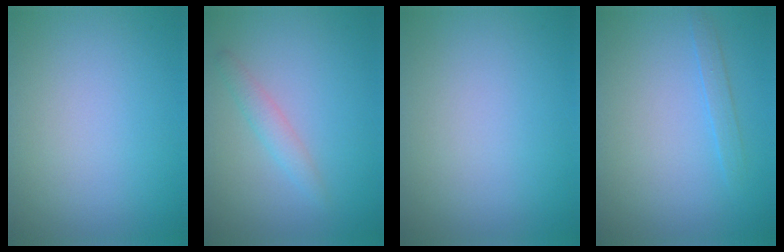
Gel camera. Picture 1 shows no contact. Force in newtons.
{"total": 1.6, "press": 1.6, "slide": 0.0}
{"total": 0.0}
{"total": 1.1, "press": 1.1, "slide": 0.1}